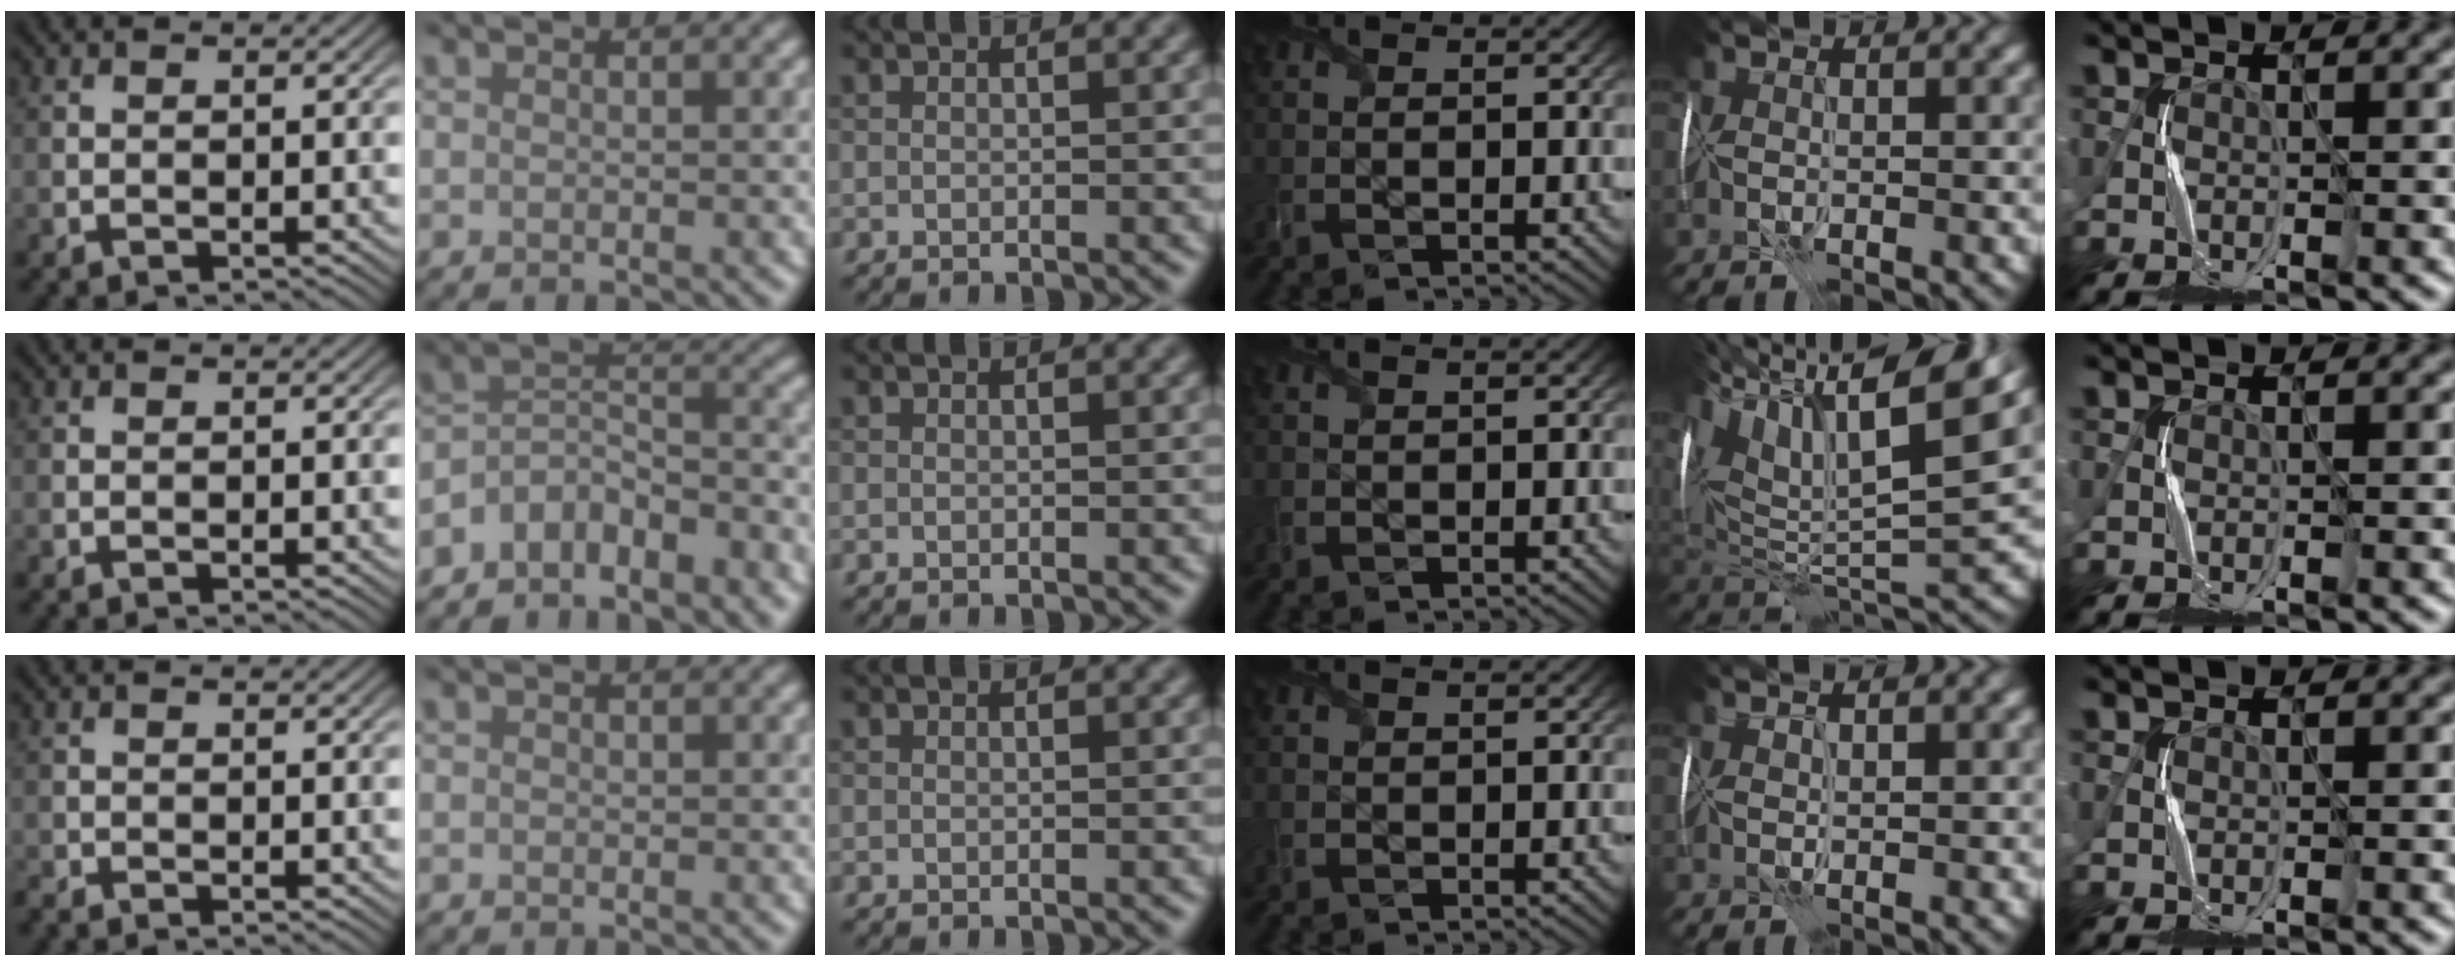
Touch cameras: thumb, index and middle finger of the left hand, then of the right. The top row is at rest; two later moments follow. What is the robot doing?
{"motion": "wrap", "object": "plastic wrap"}